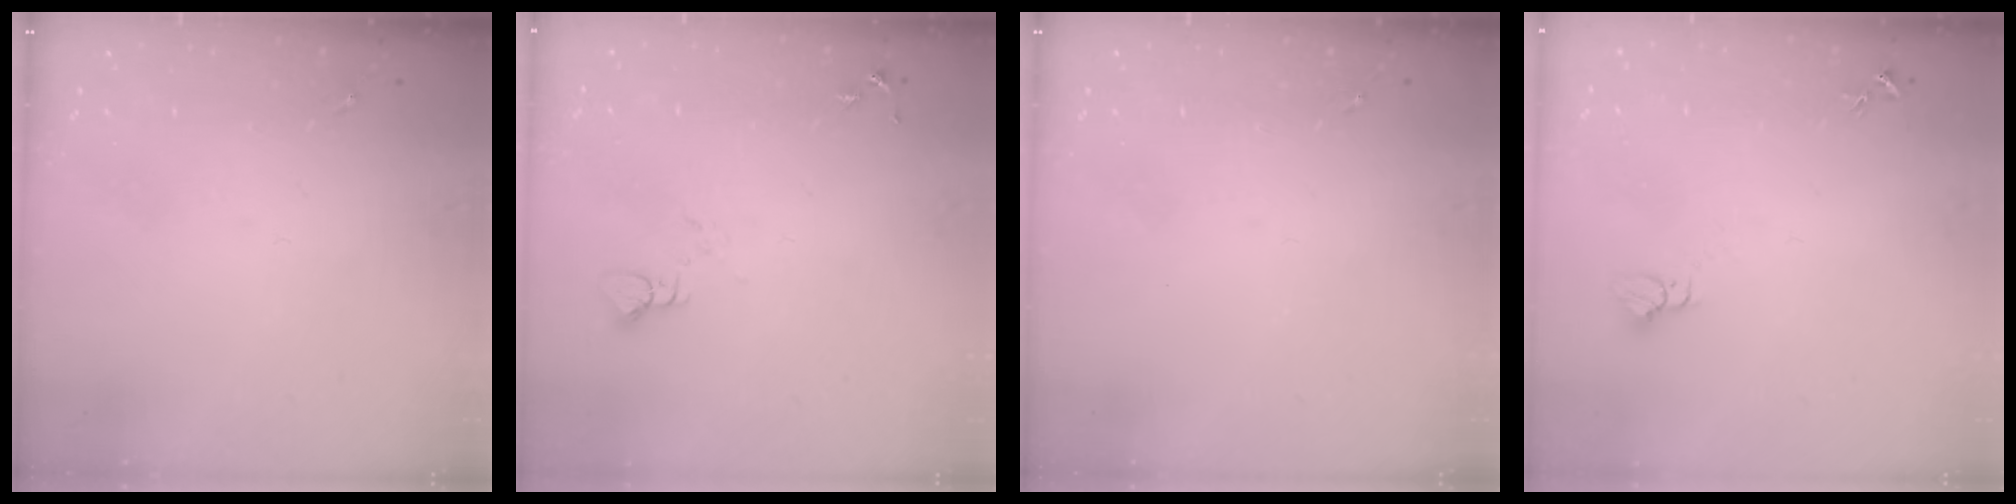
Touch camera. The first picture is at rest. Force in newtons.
{"total": 3.1, "press": 3.1, "slide": 0.1}
{"total": 0.0}
{"total": 2.8, "press": 2.8, "slide": 0.1}